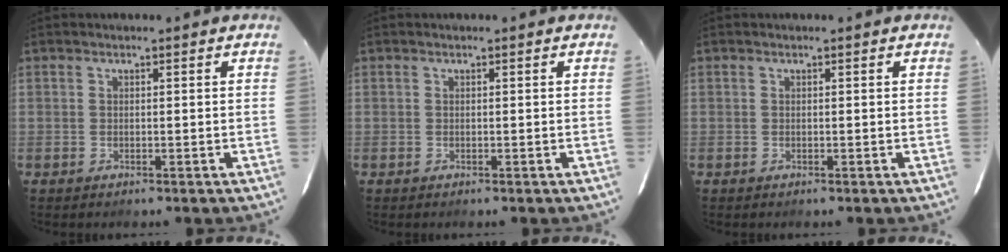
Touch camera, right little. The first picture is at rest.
{"total": 0.0}
{"total": 0.0}